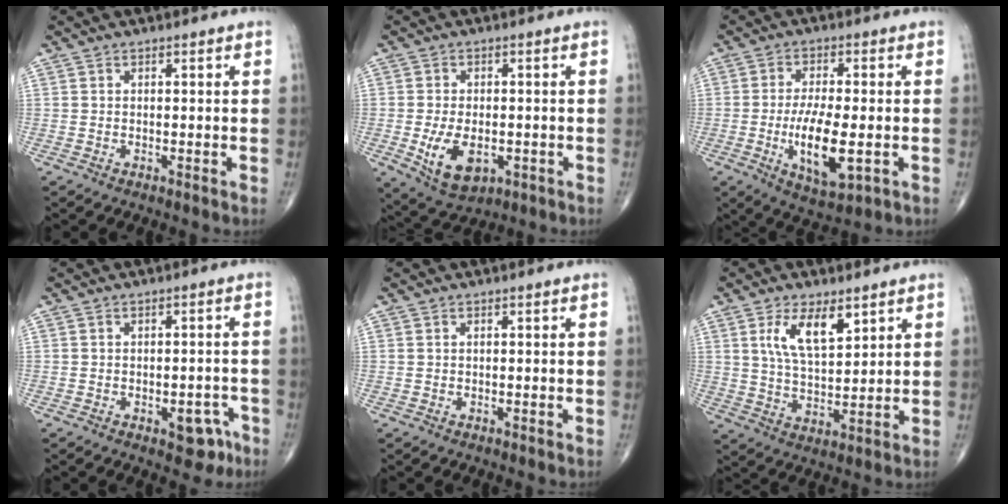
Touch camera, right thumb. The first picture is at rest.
{"total": 9.0, "force": [-2.3, 5.3, 6.9], "torque": [-0.114, -0.005, -0.025]}
{"total": 11.3, "force": [-2.5, 4.2, 10.2], "torque": [-0.180, -0.010, -0.037]}
{"total": 5.1, "force": [-2.6, 2.9, 3.4], "torque": [-0.017, 0.018, -0.028]}
{"total": 0.0}
{"total": 9.4, "force": [4.5, 4.1, 7.2], "torque": [-0.117, -0.023, 0.090]}